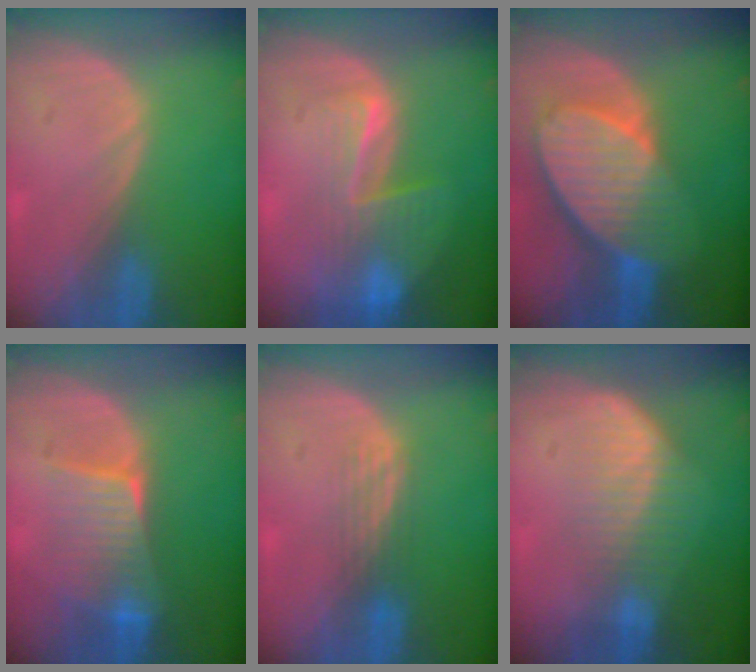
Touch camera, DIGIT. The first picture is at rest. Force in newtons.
{"total": 8.3, "press": 7.1, "slide": 4.4}
{"total": 10.3, "press": 9.0, "slide": 5.0}
{"total": 6.5, "press": 6.4, "slide": 1.5}
{"total": 2.8, "press": 2.5, "slide": 1.3}
{"total": 6.5, "press": 6.0, "slide": 2.4}